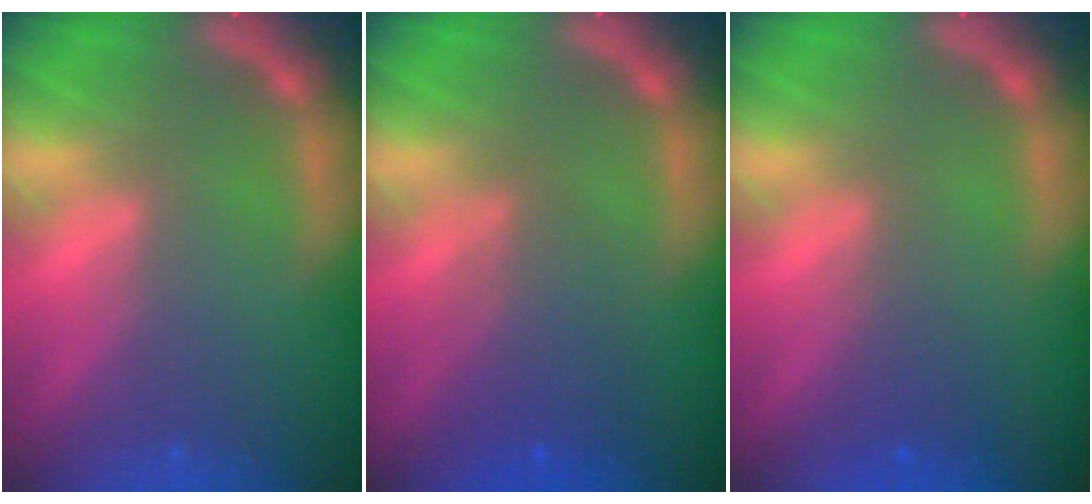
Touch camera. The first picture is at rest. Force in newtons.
{"total": 3.5}
{"total": 1.4}